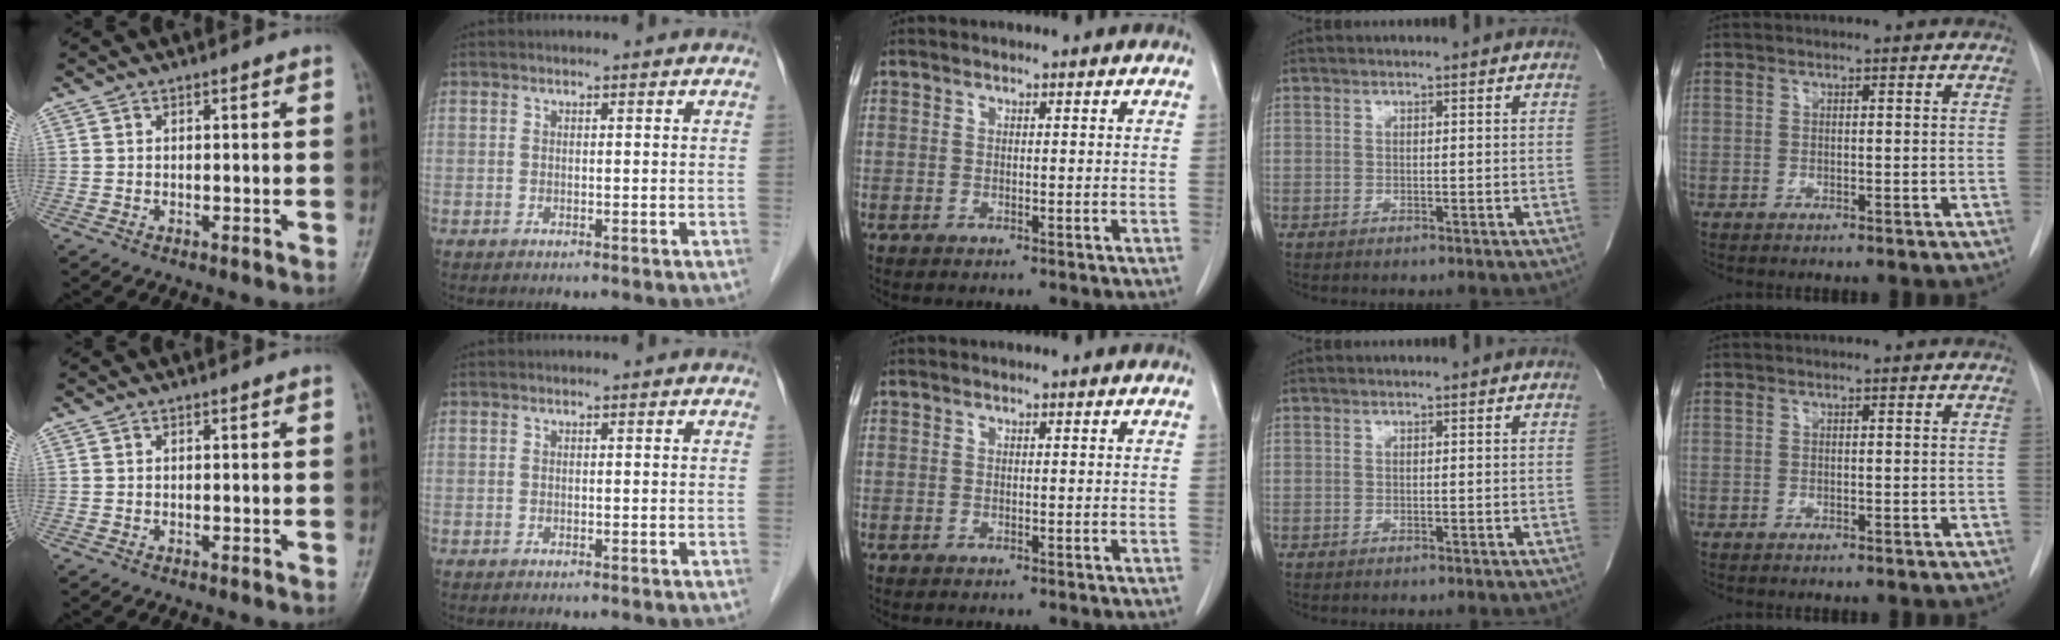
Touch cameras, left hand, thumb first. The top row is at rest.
{}